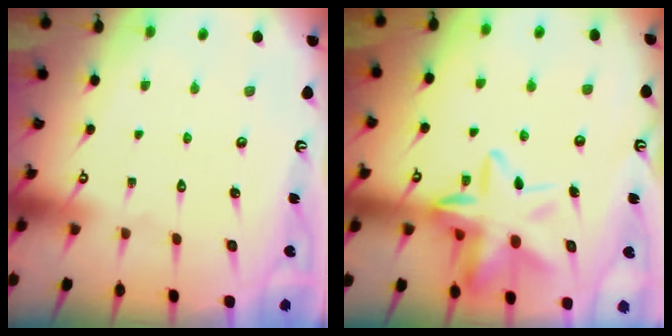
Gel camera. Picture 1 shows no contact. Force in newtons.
{"total": 14.3, "press": 14.2, "slide": 1.6}